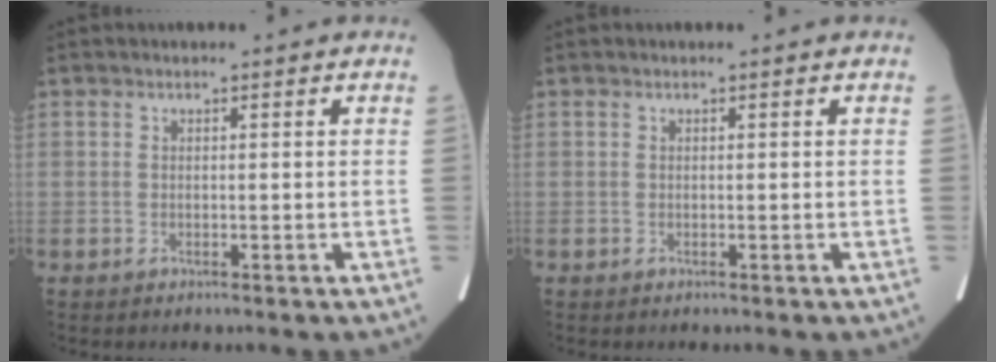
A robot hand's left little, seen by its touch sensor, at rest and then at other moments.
{"total": 0.0}